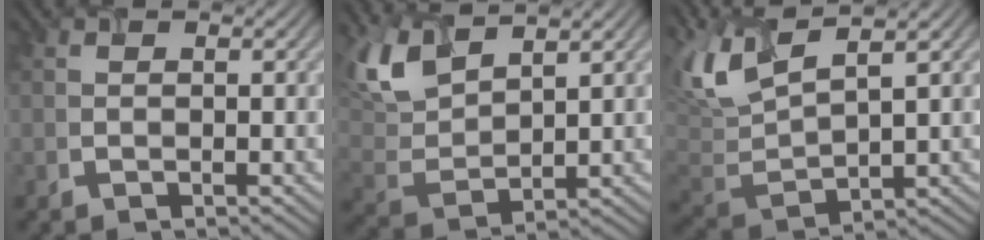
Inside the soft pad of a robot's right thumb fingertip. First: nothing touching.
{"total": 7.6, "force": [5.4, 2.6, 4.7], "torque": [-0.124, 0.014, 0.119]}
{"total": 7.6, "force": [4.7, 1.7, 5.6], "torque": [-0.147, 0.023, 0.100]}